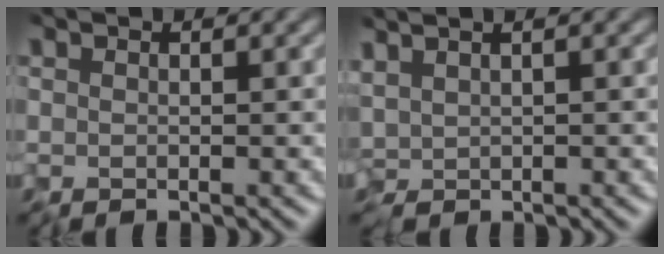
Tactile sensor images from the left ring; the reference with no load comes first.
{"total": 1.1, "force": [0.7, 0.2, 0.8], "torque": [-0.023, 0.003, 0.016]}